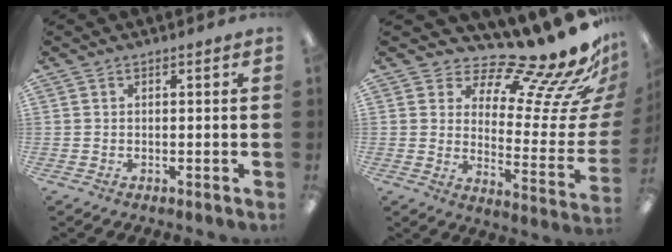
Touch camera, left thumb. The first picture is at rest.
{"total": 20.2, "force": [16.9, 3.7, 10.4], "torque": [-0.136, -0.149, 0.268]}